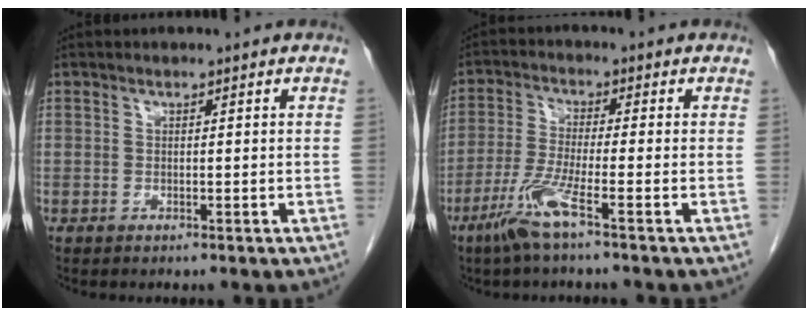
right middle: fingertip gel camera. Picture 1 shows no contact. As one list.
[{"total": 6.4, "force": [-3.7, -0.5, 5.2], "torque": [-0.110, -0.013, -0.081]}]